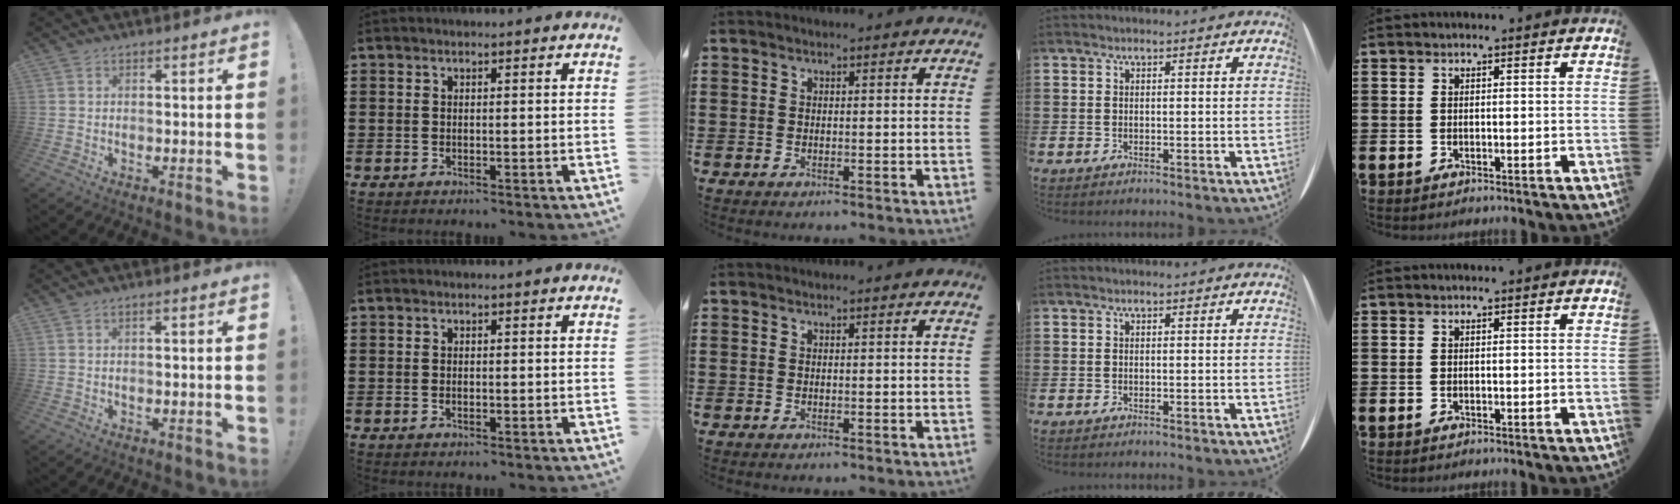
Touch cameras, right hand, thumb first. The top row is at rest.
{"thumb": {"total": 1.0, "force": [0.1, 0.0, 1.0], "torque": [-0.017, 0.000, 0.000]}, "index": {"total": 0.5, "force": [-0.1, 0.0, 0.5], "torque": [-0.012, -0.006, -0.001]}}